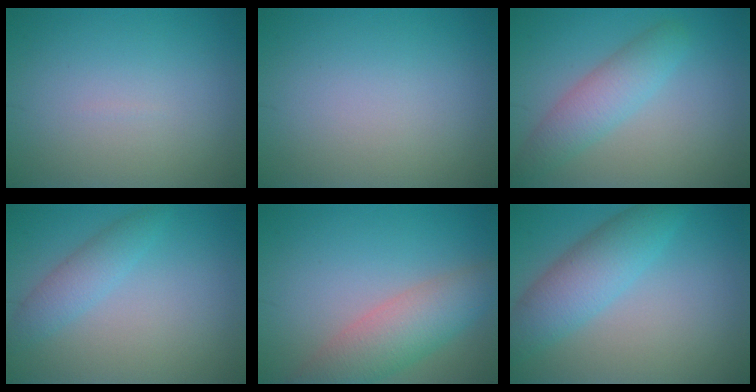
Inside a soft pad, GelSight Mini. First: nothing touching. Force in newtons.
{"total": 0.0}
{"total": 3.6, "press": 3.6, "slide": 0.1}
{"total": 2.5, "press": 2.5, "slide": 0.2}
{"total": 5.4, "press": 5.4, "slide": 0.4}
{"total": 5.1, "press": 5.1, "slide": 0.1}